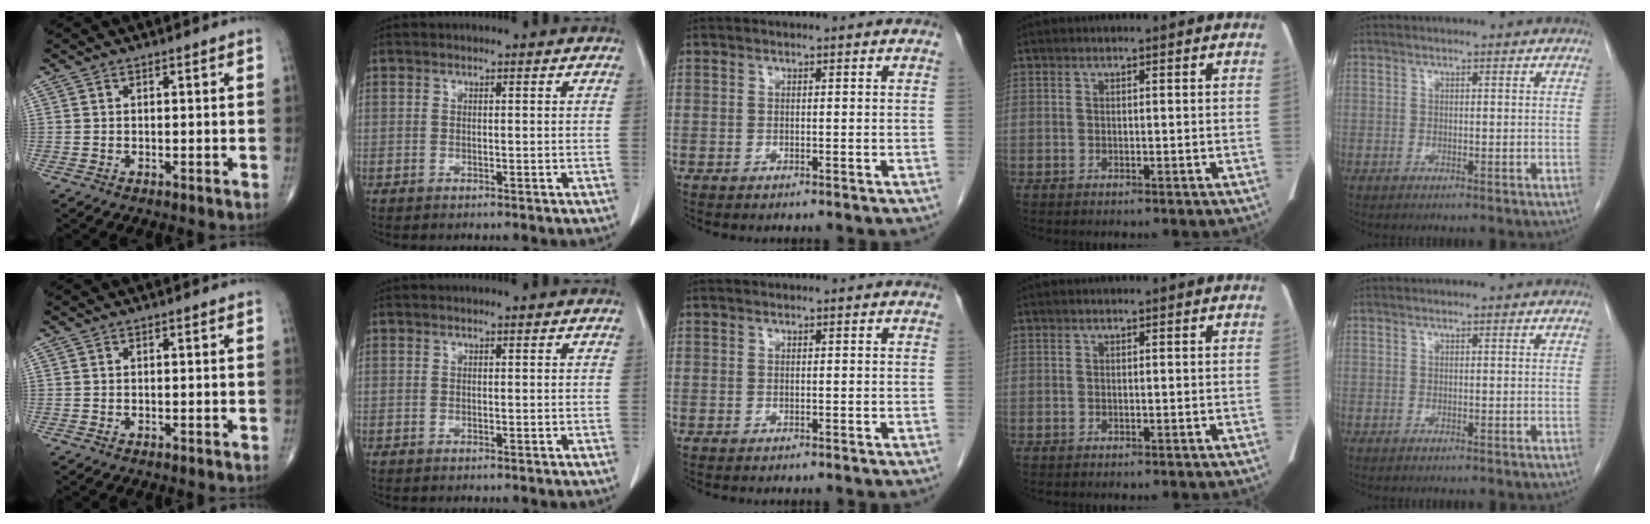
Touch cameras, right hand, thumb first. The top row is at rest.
{}